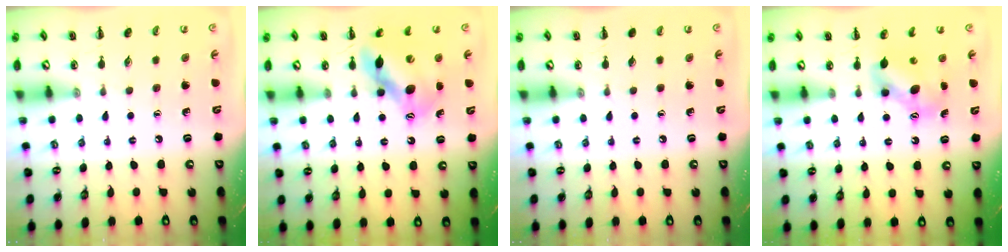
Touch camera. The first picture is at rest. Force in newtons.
{"total": 12.4, "press": 12.0, "slide": 3.1}
{"total": 0.0}
{"total": 7.1, "press": 7.1, "slide": 0.4}